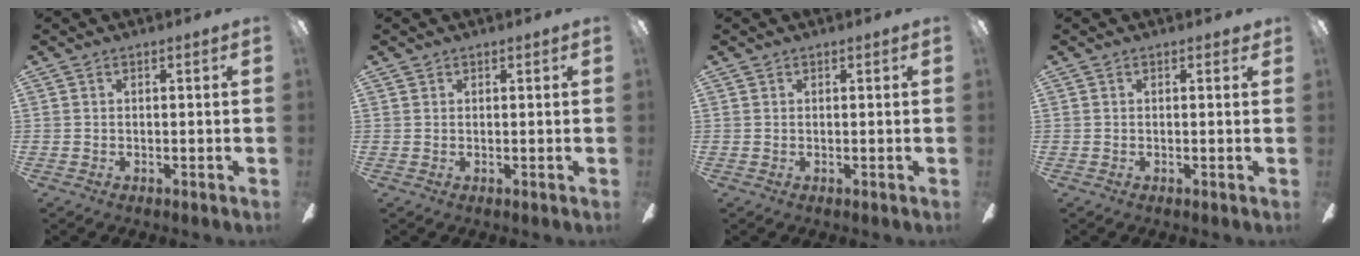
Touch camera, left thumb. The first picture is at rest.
{"total": 0.8, "force": [0.7, 0.5, -0.1], "torque": [0.003, 0.001, 0.012]}
{"total": 0.5, "force": [0.4, 0.4, -0.1], "torque": [0.002, 0.002, 0.006]}
{"total": 0.8, "force": [0.5, 0.5, 0.4], "torque": [-0.001, 0.000, 0.008]}